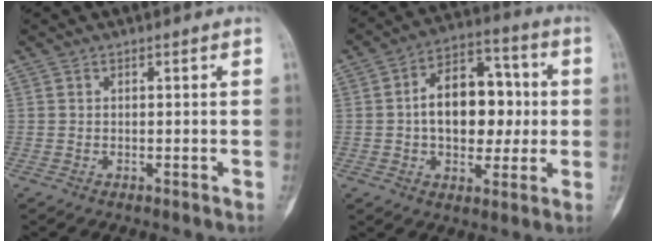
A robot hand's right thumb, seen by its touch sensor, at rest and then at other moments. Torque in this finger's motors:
{"motor_torque": [1.57, 1.77, 0.74, -0.57, 0.33]}